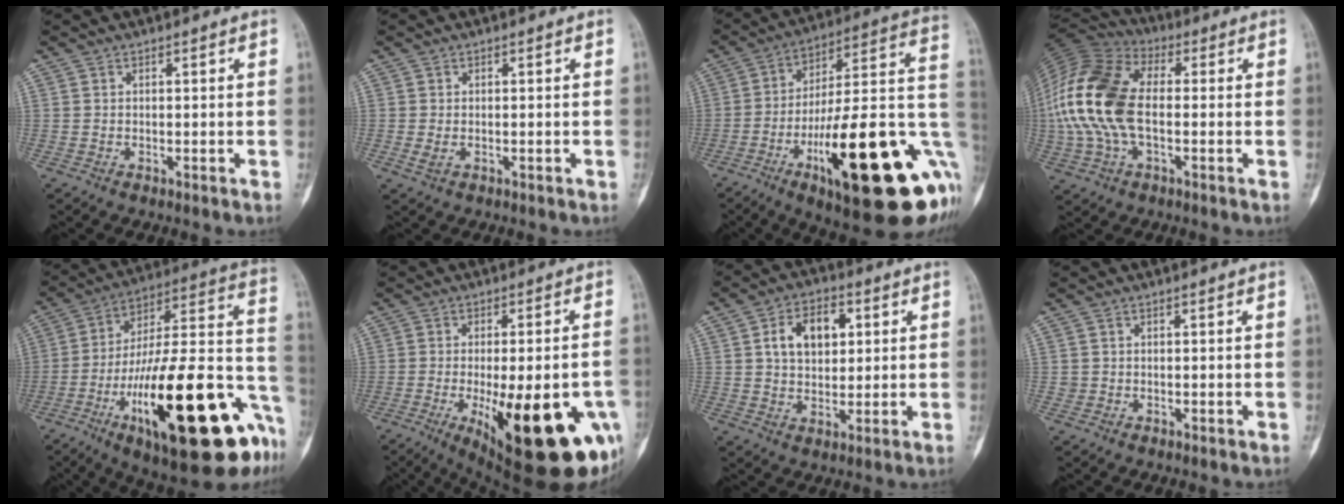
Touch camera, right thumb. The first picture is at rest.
{"total": 1.5, "force": [-0.3, 0.9, 1.1], "torque": [-0.029, -0.003, -0.004]}
{"total": 33.0, "force": [-10.1, 9.3, 30.0], "torque": [-0.368, 0.027, -0.144]}
{"total": 18.5, "force": [-0.8, 10.8, 15.0], "torque": [-0.329, 0.025, -0.020]}
{"total": 35.1, "force": [-13.7, 10.7, 30.5], "torque": [-0.413, 0.049, -0.203]}
{"total": 25.8, "force": [-8.6, 8.5, 22.8], "torque": [-0.262, -0.010, -0.098]}
{"total": 9.9, "force": [2.6, 6.4, 7.1], "torque": [-0.097, 0.004, 0.040]}
{"total": 0.8, "force": [-0.1, 0.8, 0.1], "torque": [0.002, 0.004, -0.002]}